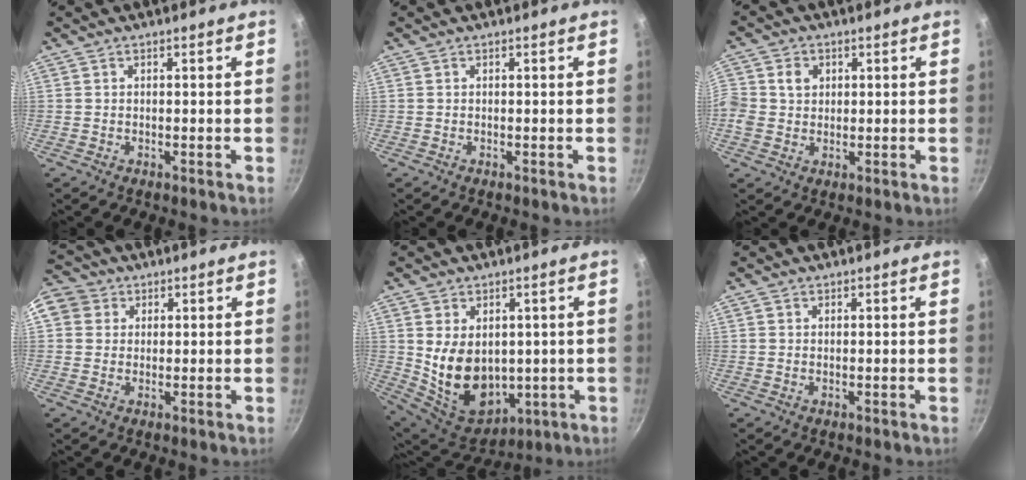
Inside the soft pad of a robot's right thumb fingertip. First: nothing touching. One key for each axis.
{"total": 0.0}
{"total": 6.2, "fx": 0.9, "fy": 5.6, "fz": 2.7, "tx": -0.045, "ty": 0.006, "tz": 0.006}
{"total": 8.8, "fx": 2.9, "fy": 7.8, "fz": 3.2, "tx": -0.054, "ty": 0.017, "tz": 0.043}
{"total": 14.1, "fx": 1.2, "fy": 10.1, "fz": 9.7, "tx": -0.140, "ty": -0.032, "tz": 0.055}
{"total": 0.8, "fx": 0.5, "fy": 0.6, "fz": 0.2, "tx": -0.001, "ty": -0.002, "tz": 0.008}